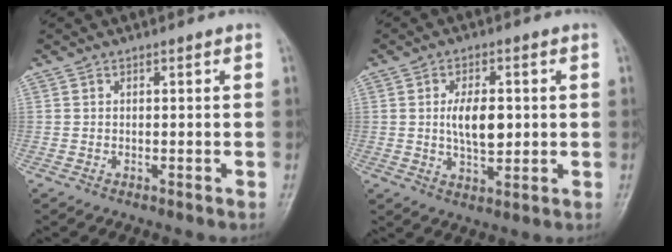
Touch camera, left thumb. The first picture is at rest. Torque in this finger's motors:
{"motor_torque": [0.27, 0.41, 0.71, -0.10, 0.02]}